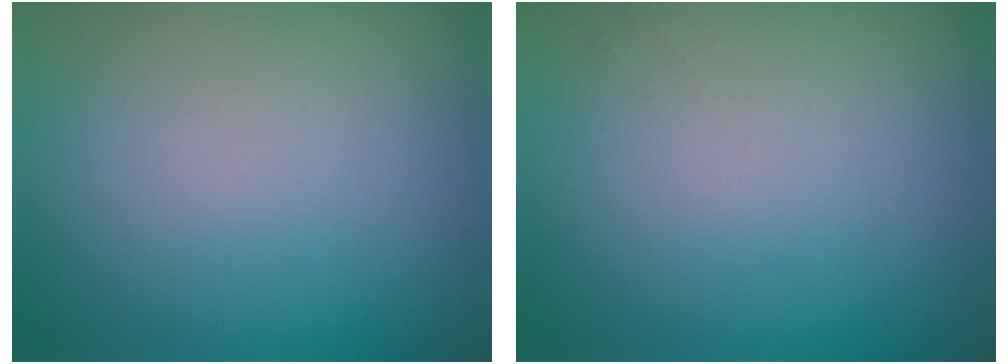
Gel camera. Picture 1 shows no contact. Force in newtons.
{"total": 0.6, "press": 0.5, "slide": 0.3}